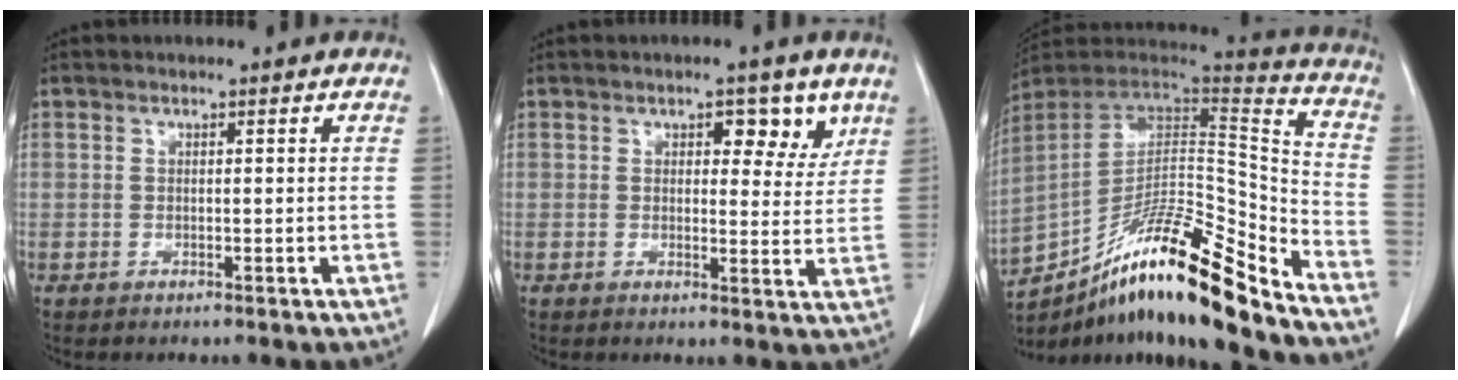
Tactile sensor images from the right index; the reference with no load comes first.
{"total": 4.8, "force": [2.6, 2.5, 3.1], "torque": [-0.024, 0.002, 0.030]}
{"total": 22.8, "force": [-16.7, 2.1, 15.4], "torque": [-0.240, 0.006, -0.293]}